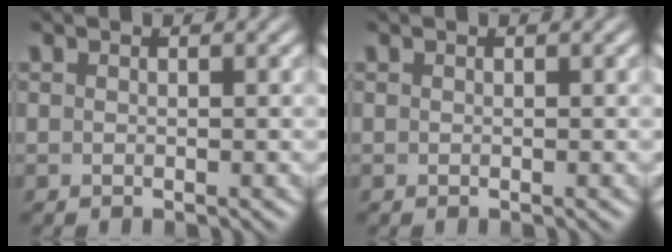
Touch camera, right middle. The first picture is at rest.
{"total": 0.0}